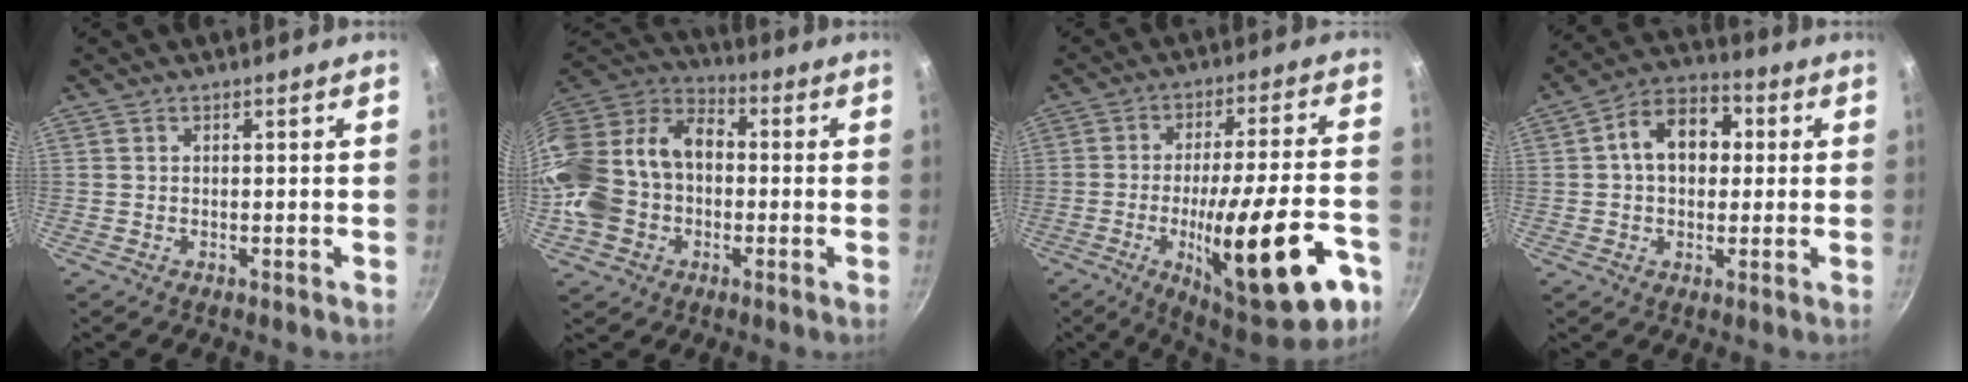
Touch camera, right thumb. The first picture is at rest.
{"total": 22.2, "force": [-2.7, 16.9, 14.2], "torque": [-0.286, 0.065, -0.058]}
{"total": 25.5, "force": [-9.9, 7.2, 22.4], "torque": [-0.297, 0.029, -0.134]}
{"total": 11.5, "force": [1.6, 8.2, 7.9], "torque": [-0.083, 0.025, 0.009]}